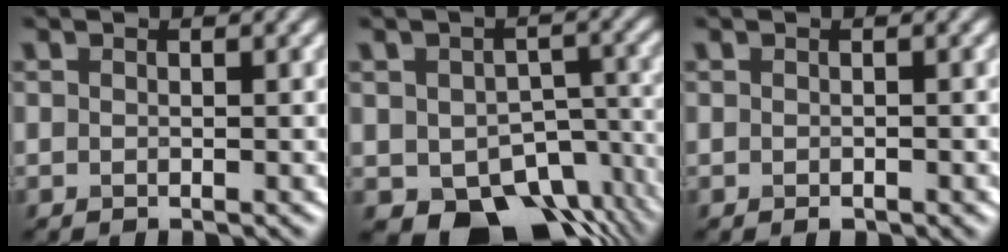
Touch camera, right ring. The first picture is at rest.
{"total": 10.1, "force": [-5.1, 6.3, 6.0], "torque": [-0.085, -0.035, -0.063]}
{"total": 0.9, "force": [-0.5, 0.3, 0.6], "torque": [-0.008, -0.002, -0.007]}